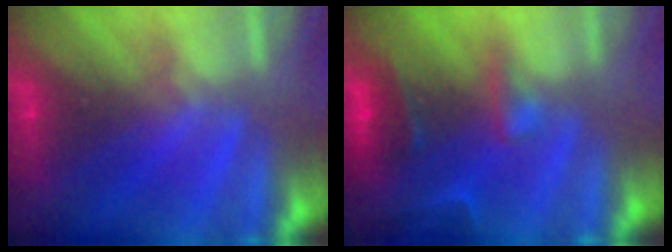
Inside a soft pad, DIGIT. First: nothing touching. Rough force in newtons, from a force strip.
{"total": 7.1}